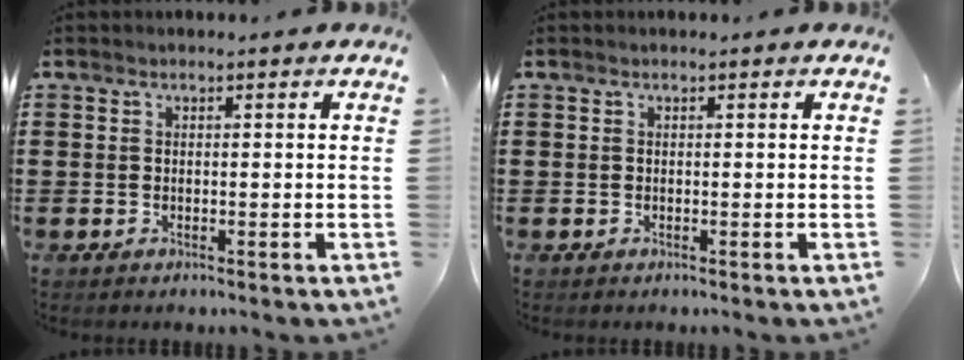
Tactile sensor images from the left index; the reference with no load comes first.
{"total": 0.0}